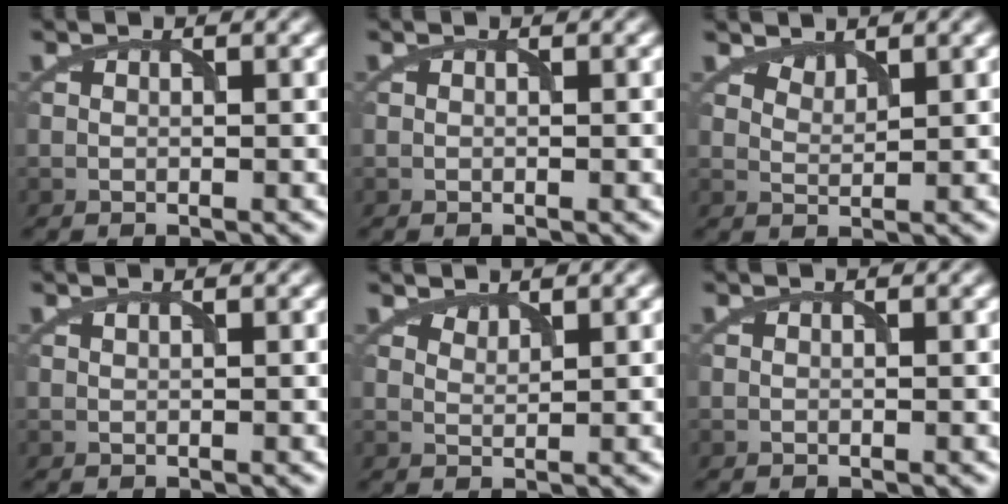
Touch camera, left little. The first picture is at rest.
{"total": 0.0}
{"total": 1.3, "force": [1.2, 0.3, 0.2], "torque": [-0.003, -0.004, 0.030]}
{"total": 0.0}
{"total": 1.0, "force": [0.9, 0.1, 0.0], "torque": [-0.002, -0.001, 0.024]}
{"total": 0.0}